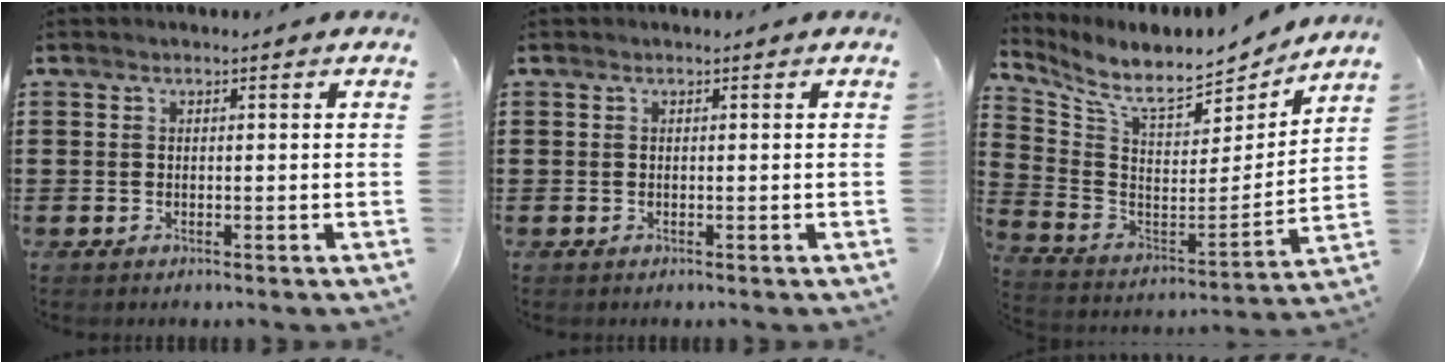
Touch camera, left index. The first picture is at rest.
{"total": 0.0}
{"total": 9.1, "force": [8.1, 1.9, 3.6], "torque": [-0.104, -0.067, 0.135]}